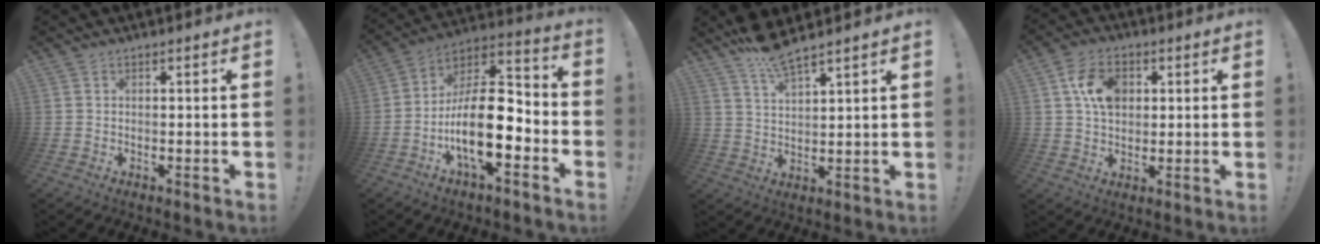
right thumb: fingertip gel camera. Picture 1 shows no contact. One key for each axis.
{"total": 18.3, "fx": -5.3, "fy": 8.0, "fz": 15.6, "tx": -0.286, "ty": 0.023, "tz": -0.083}
{"total": 7.7, "fx": 6.5, "fy": 1.3, "fz": 4.0, "tx": -0.079, "ty": -0.032, "tz": 0.117}
{"total": 10.2, "fx": 2.9, "fy": 7.4, "fz": 6.4, "tx": -0.097, "ty": 0.007, "tz": 0.057}